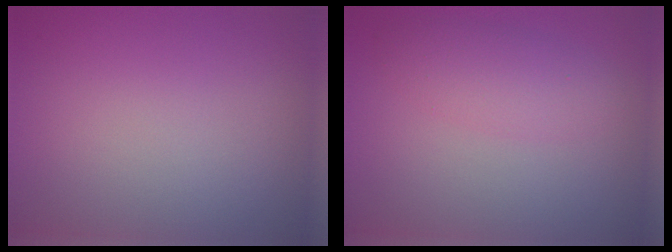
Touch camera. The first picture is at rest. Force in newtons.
{"total": 2.6, "press": 2.6, "slide": 0.1}